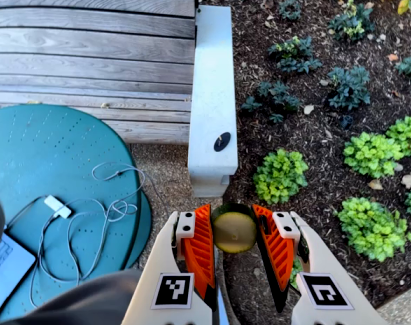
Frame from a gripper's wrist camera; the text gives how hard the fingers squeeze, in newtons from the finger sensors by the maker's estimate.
{"total": 13.6, "left": 13.5, "right": 13.8}